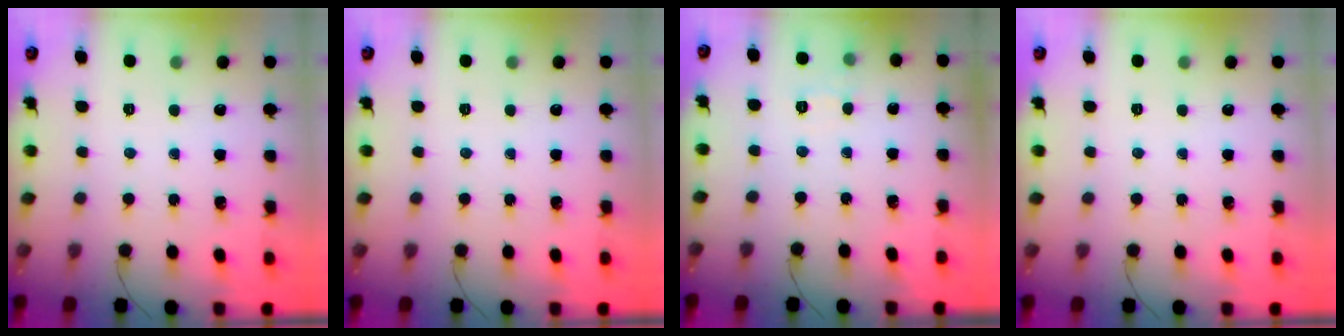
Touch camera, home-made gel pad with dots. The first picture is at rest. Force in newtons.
{"total": 0.0}
{"total": 4.4, "press": 4.2, "slide": 1.4}
{"total": 0.0}